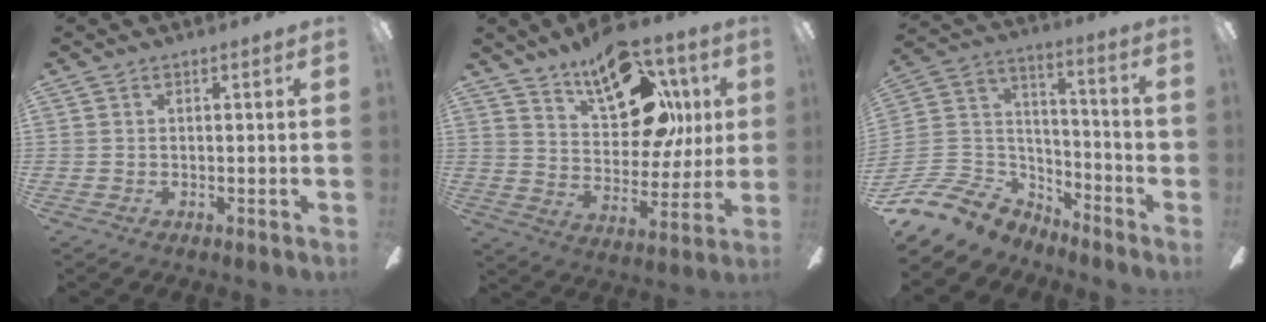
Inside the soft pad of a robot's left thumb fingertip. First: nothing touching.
{"total": 20.9, "force": [11.2, 11.3, 13.5], "torque": [-0.195, -0.051, 0.195]}
{"total": 12.6, "force": [-9.8, 6.8, 4.2], "torque": [-0.115, 0.032, -0.182]}